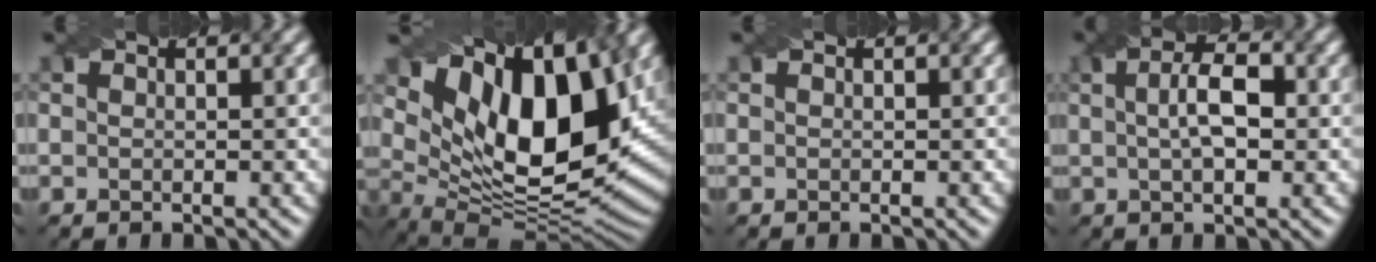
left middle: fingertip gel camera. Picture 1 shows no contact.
{"total": 15.8, "force": [6.2, 7.7, 12.2], "torque": [-0.201, 0.002, 0.113]}
{"total": 0.0}
{"total": 4.2, "force": [0.6, 1.7, 3.8], "torque": [-0.070, 0.007, 0.006]}